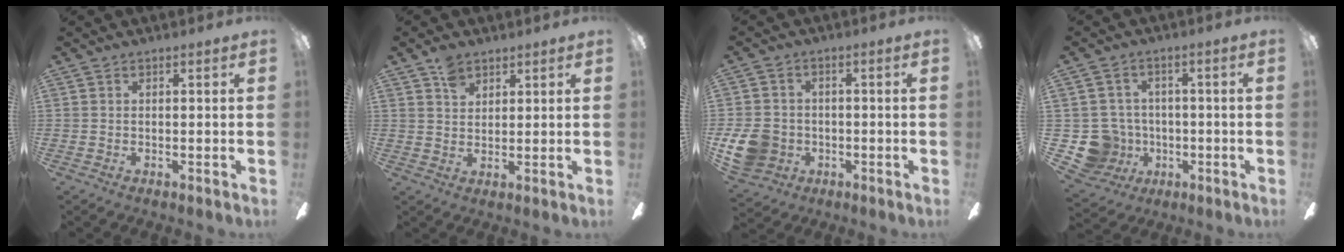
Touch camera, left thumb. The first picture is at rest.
{"total": 4.4, "force": [3.2, 2.7, 1.5], "torque": [-0.021, -0.008, 0.059]}
{"total": 10.0, "force": [-2.6, 8.5, 4.5], "torque": [-0.097, 0.023, -0.043]}
{"total": 9.3, "force": [-2.0, 8.9, 1.9], "torque": [-0.087, 0.018, -0.027]}